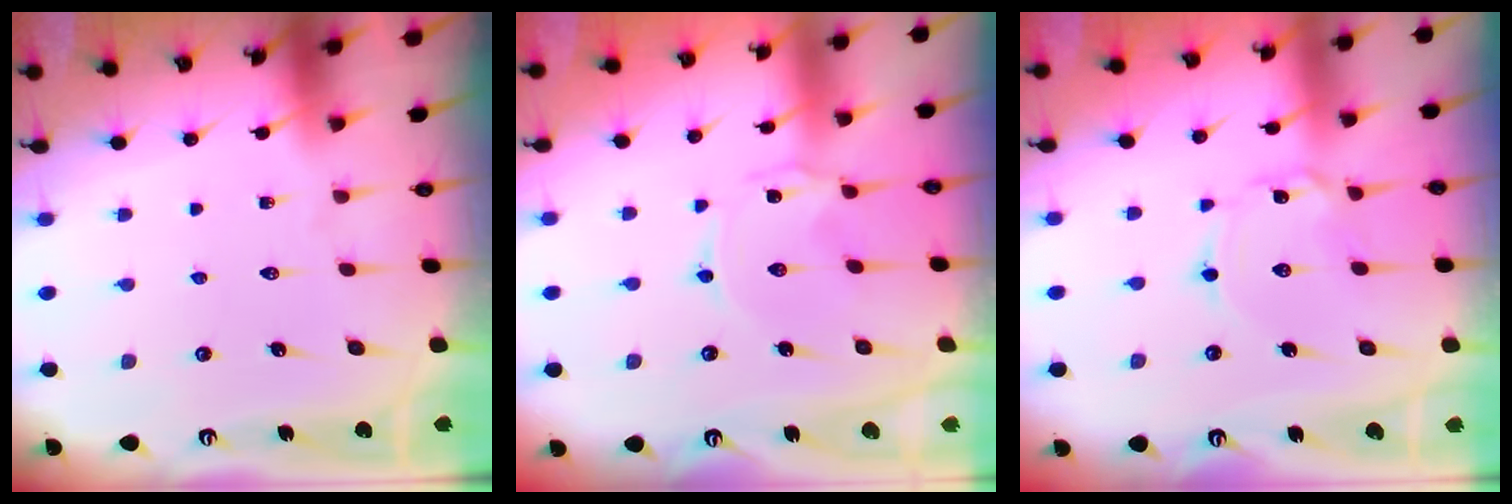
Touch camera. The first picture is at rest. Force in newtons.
{"total": 0.0}
{"total": 1.7, "press": 1.7, "slide": 0.1}